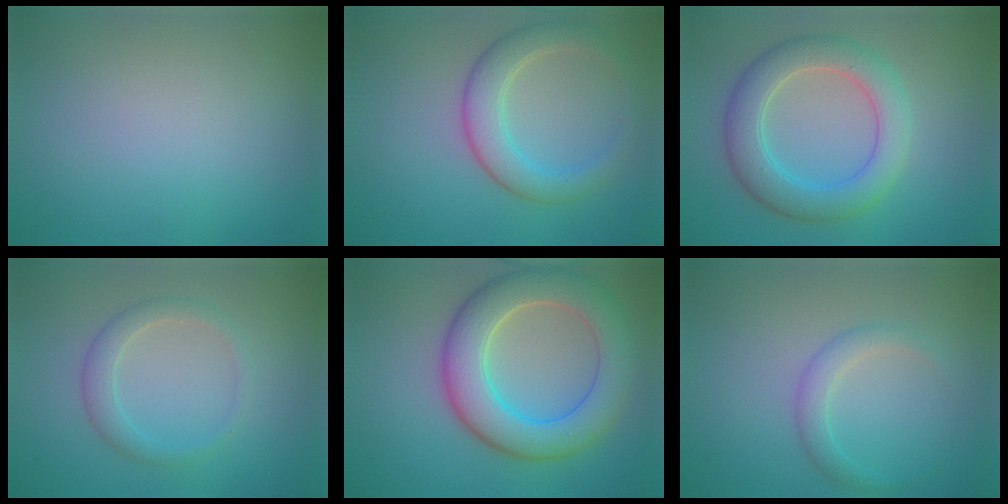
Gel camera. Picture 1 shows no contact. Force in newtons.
{"total": 4.3, "press": 4.3, "slide": 0.2}
{"total": 5.0, "press": 5.0, "slide": 0.0}
{"total": 2.2, "press": 2.2, "slide": 0.1}
{"total": 8.1, "press": 8.1, "slide": 0.6}
{"total": 1.8, "press": 1.8, "slide": 0.2}